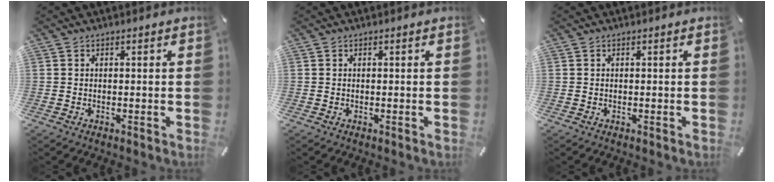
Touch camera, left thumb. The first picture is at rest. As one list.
[{"total": 0.0}, {"total": 0.0}]